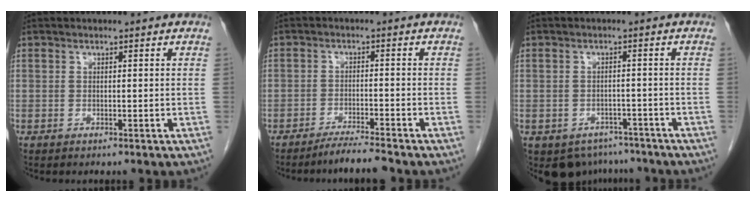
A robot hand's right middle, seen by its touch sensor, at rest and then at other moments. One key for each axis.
{"total": 4.0, "fx": -3.6, "fy": -0.6, "fz": 1.6, "tx": -0.026, "ty": -0.013, "tz": -0.065}
{"total": 6.8, "fx": -5.2, "fy": 4.3, "fz": 0.6, "tx": 0.001, "ty": 0.012, "tz": -0.066}